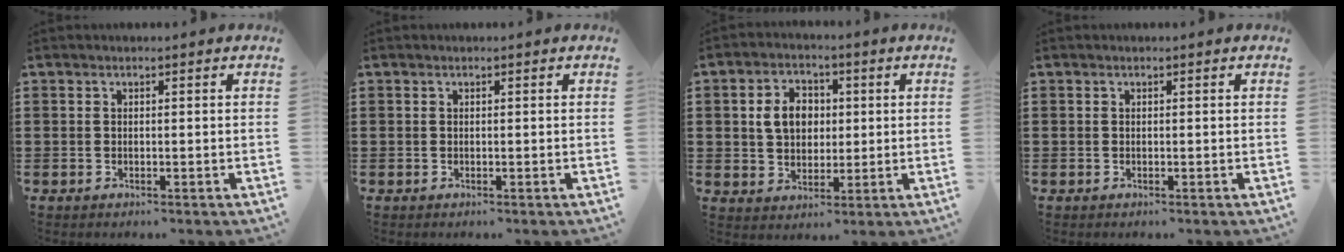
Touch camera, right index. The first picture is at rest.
{"total": 0.0}
{"total": 6.2, "force": [0.9, 4.9, 3.7], "torque": [-0.086, 0.011, 0.010]}
{"total": 0.0}